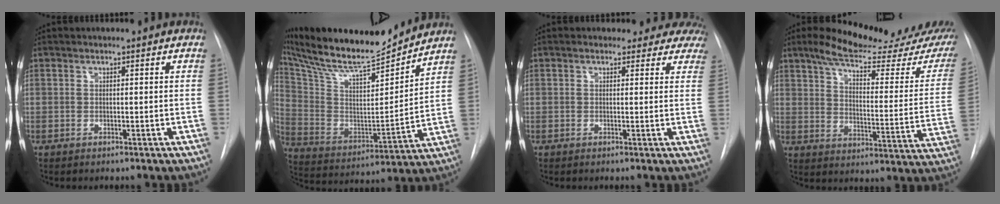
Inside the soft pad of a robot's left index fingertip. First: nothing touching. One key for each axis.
{"total": 20.9, "fx": 19.0, "fy": 2.3, "fz": 8.5, "tx": -0.169, "ty": -0.011, "tz": 0.320}
{"total": 8.9, "fx": 8.0, "fy": 3.8, "fz": 0.6, "tx": 0.040, "ty": -0.002, "tz": 0.056}
{"total": 23.6, "fx": 19.3, "fy": 4.5, "fz": 12.7, "tx": -0.174, "ty": -0.038, "tz": 0.241}